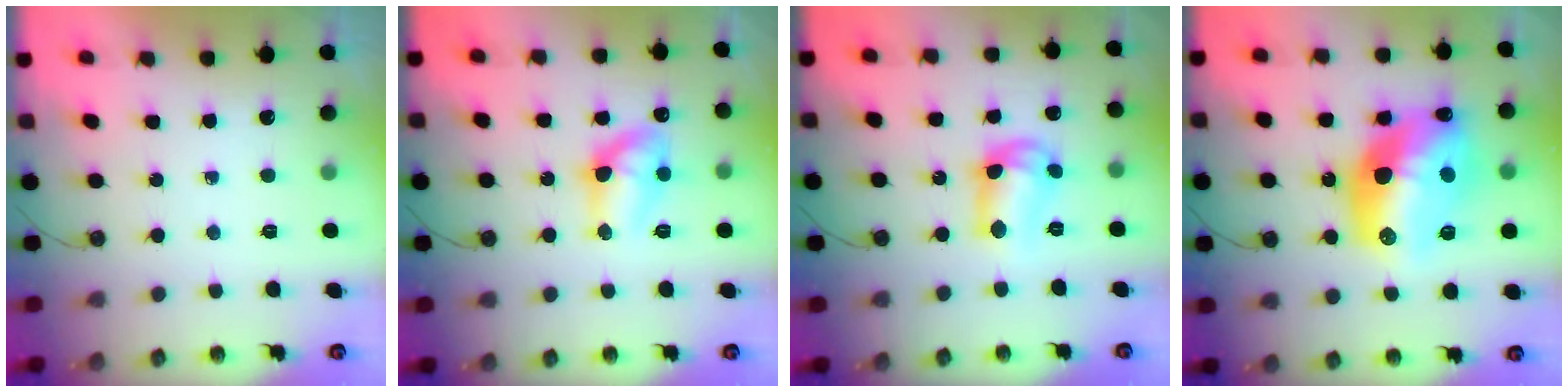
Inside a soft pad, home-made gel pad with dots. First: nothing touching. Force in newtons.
{"total": 11.8, "press": 11.8, "slide": 0.9}
{"total": 11.3, "press": 11.3, "slide": 0.5}
{"total": 20.6, "press": 20.6, "slide": 1.1}